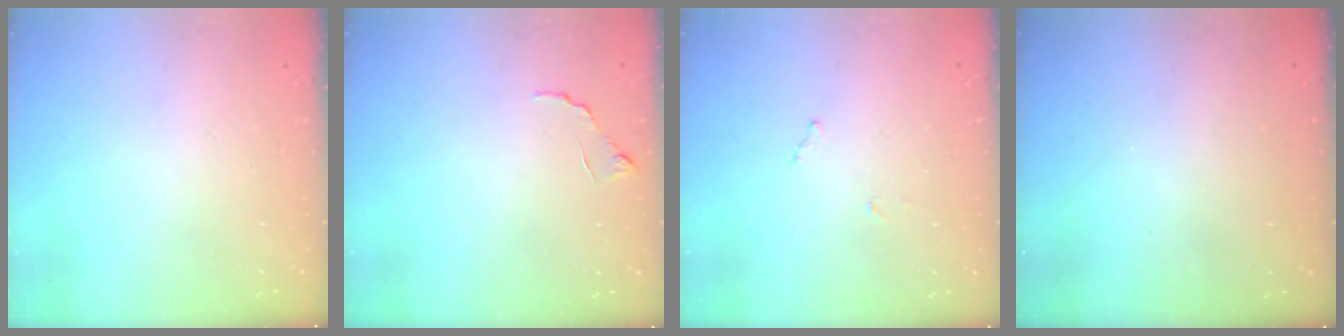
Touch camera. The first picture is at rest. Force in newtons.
{"total": 6.0, "press": 6.0, "slide": 0.3}
{"total": 6.4, "press": 6.4, "slide": 0.4}
{"total": 3.2, "press": 3.2, "slide": 0.1}